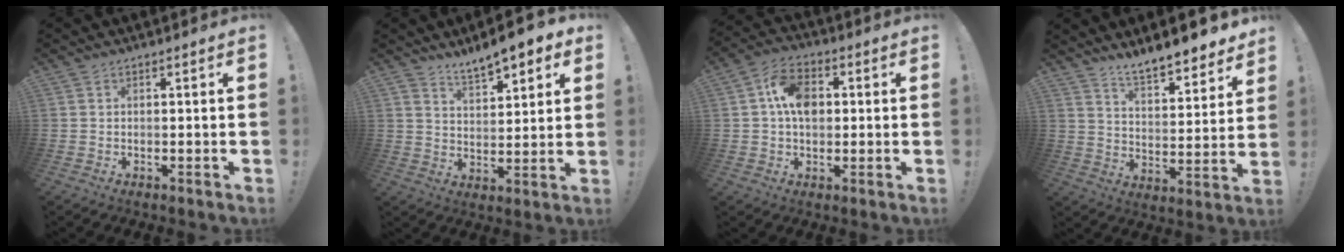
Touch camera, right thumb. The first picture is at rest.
{"total": 8.2, "force": [6.8, 2.4, 4.0], "torque": [-0.063, -0.047, 0.122]}
{"total": 11.0, "force": [1.7, 7.7, 7.6], "torque": [-0.121, 0.011, 0.032]}
{"total": 9.8, "force": [9.1, 1.5, 3.3], "torque": [-0.056, -0.081, 0.159]}